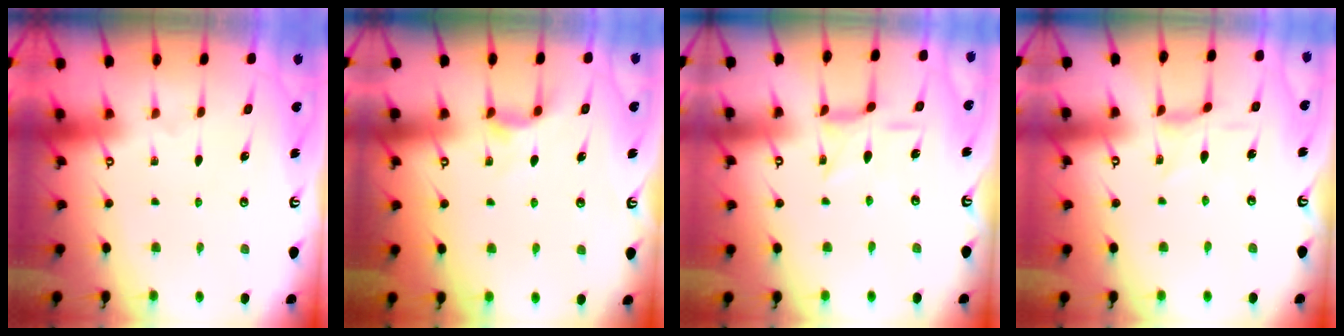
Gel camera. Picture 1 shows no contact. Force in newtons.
{"total": 6.5, "press": 6.4, "slide": 0.6}
{"total": 4.7, "press": 4.7, "slide": 0.1}
{"total": 1.2, "press": 1.1, "slide": 0.4}